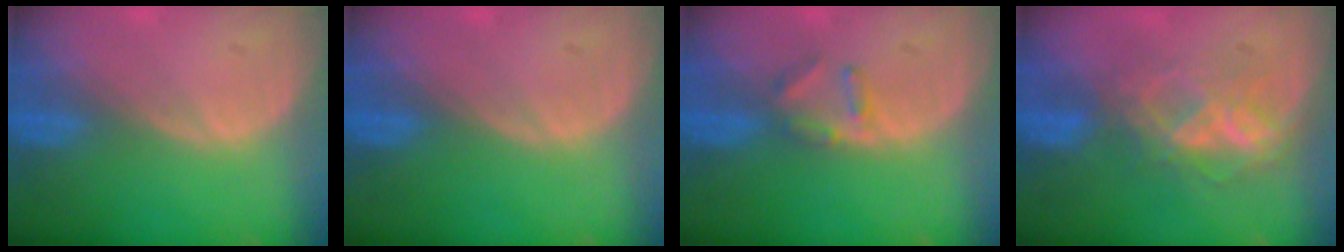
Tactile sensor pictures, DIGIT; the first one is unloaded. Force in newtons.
{"total": 0.0}
{"total": 2.8, "press": 2.7, "slide": 0.4}
{"total": 6.8, "press": 6.1, "slide": 3.1}